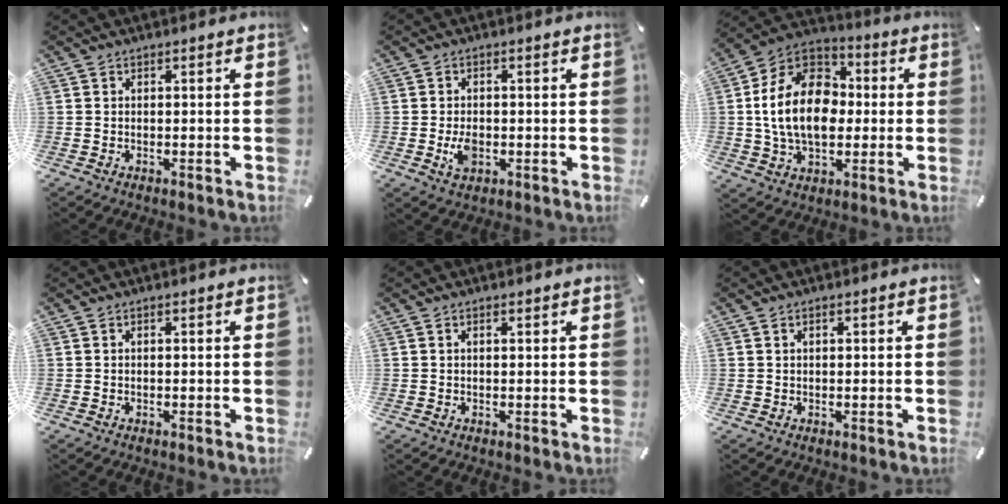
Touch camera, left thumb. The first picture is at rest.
{"total": 4.1, "force": [-0.8, 2.7, 3.0], "torque": [-0.059, -0.005, -0.015]}
{"total": 18.1, "force": [-0.8, 13.3, 12.3], "torque": [-0.257, 0.023, -0.017]}
{"total": 0.0}
{"total": 0.8, "force": [0.4, 0.3, 0.6], "torque": [-0.013, 0.002, 0.006]}
{"total": 1.1, "force": [0.4, 0.5, 0.8], "torque": [-0.016, 0.002, 0.007]}